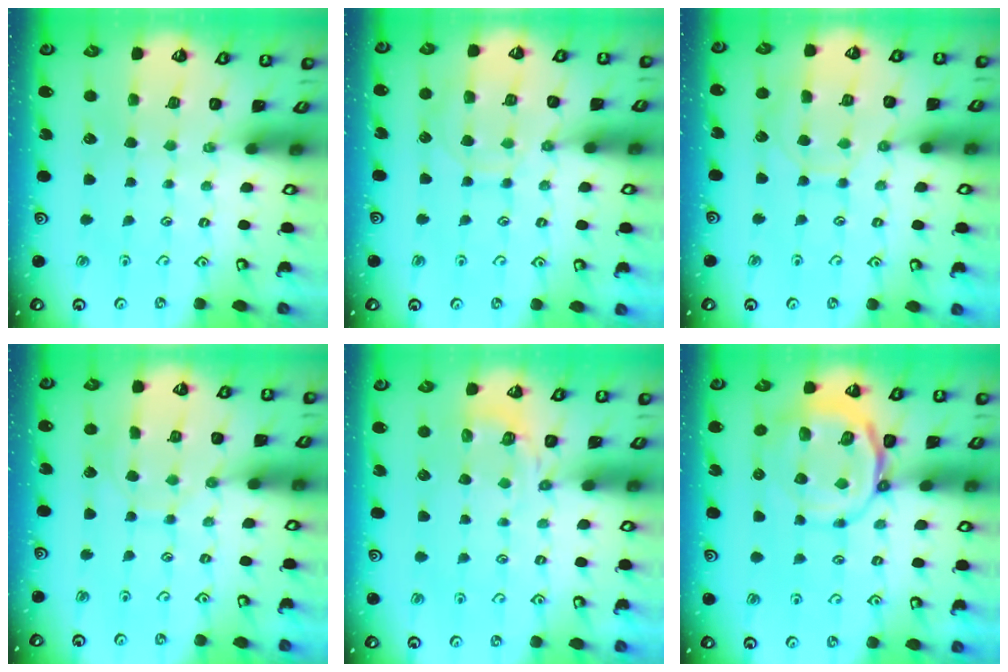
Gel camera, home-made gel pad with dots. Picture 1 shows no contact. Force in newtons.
{"total": 10.0, "press": 9.9, "slide": 1.0}
{"total": 7.9, "press": 7.8, "slide": 0.8}
{"total": 7.2, "press": 7.2, "slide": 0.6}
{"total": 3.7, "press": 3.2, "slide": 1.8}
{"total": 9.9, "press": 9.7, "slide": 1.8}